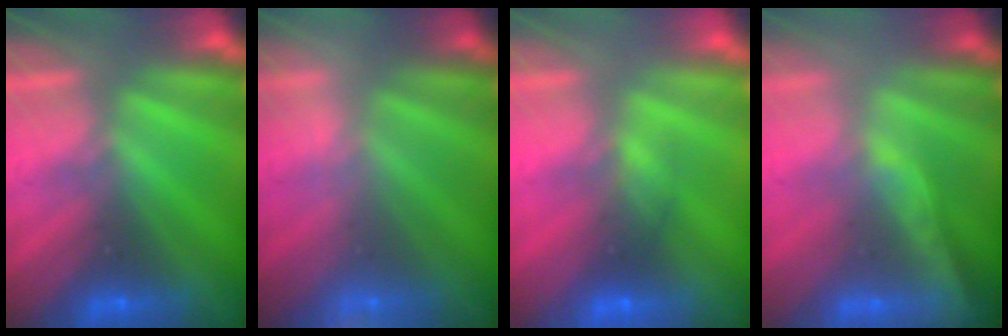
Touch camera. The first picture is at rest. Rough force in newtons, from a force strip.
{"total": 2.1}
{"total": 2.9}
{"total": 1.8}